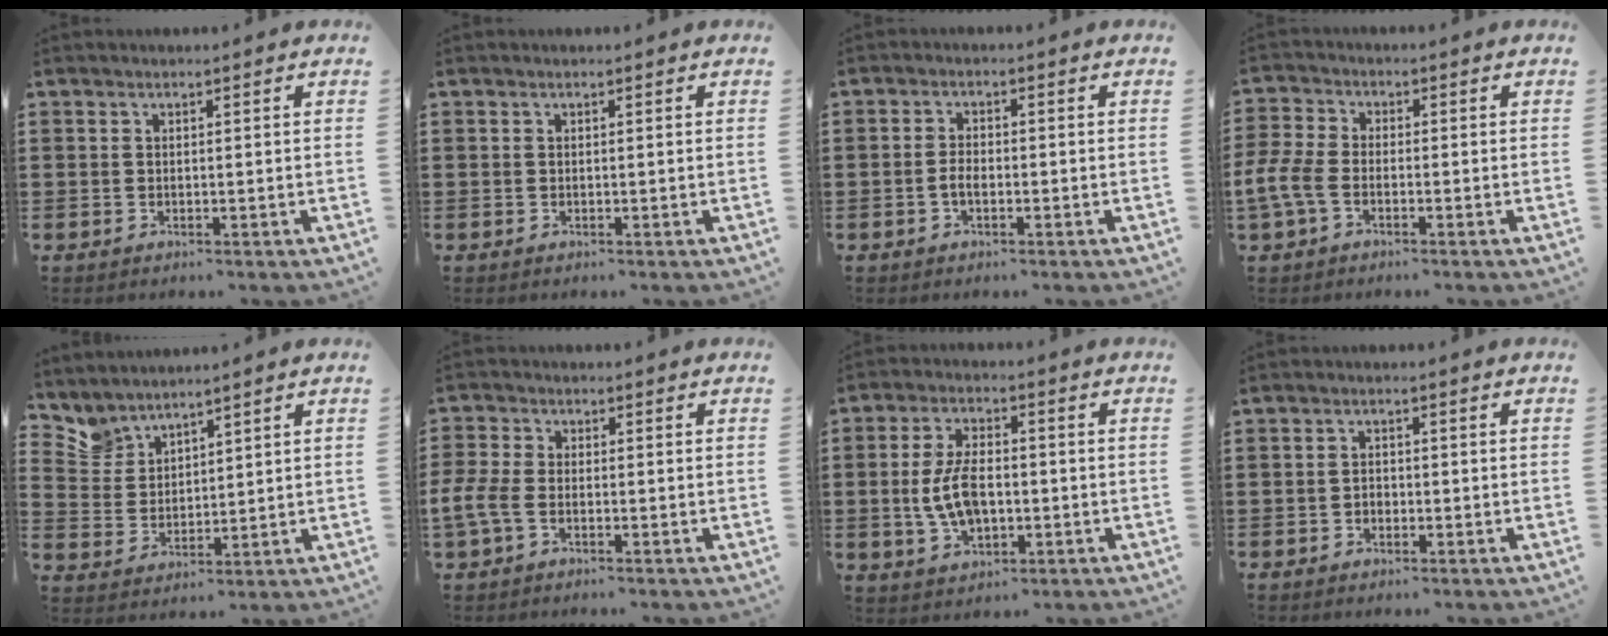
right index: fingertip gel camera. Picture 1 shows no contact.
{"total": 0.0}
{"total": 2.1, "force": [-0.8, 0.9, 1.7], "torque": [-0.041, -0.001, -0.017]}
{"total": 4.7, "force": [-2.4, 2.4, 3.2], "torque": [-0.091, -0.005, -0.052]}
{"total": 4.0, "force": [3.5, 1.8, -0.5], "torque": [-0.011, -0.007, 0.067]}
{"total": 3.9, "force": [-2.0, 1.9, 2.7], "torque": [-0.080, -0.004, -0.046]}
{"total": 7.9, "force": [-0.8, 4.2, 6.6], "torque": [-0.153, -0.002, -0.021]}
{"total": 1.2, "force": [-0.7, 0.8, 0.5], "torque": [-0.013, -0.001, -0.014]}